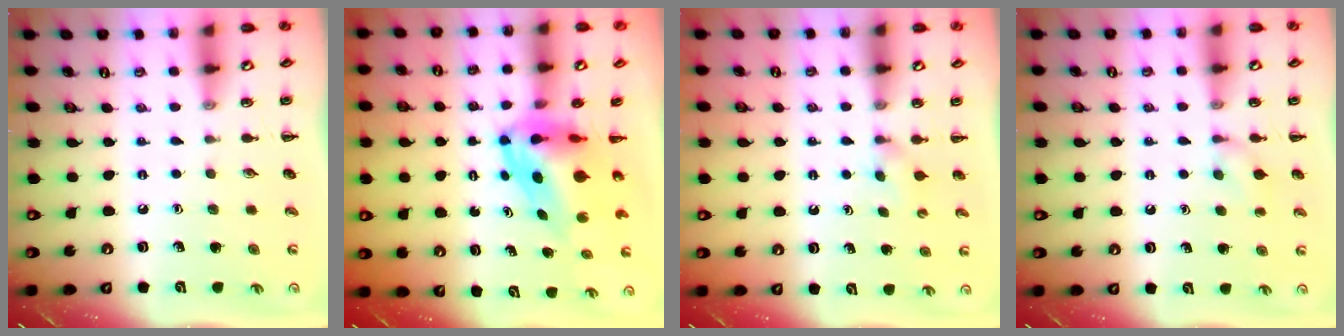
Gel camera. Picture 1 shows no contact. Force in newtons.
{"total": 7.3, "press": 7.1, "slide": 1.9}
{"total": 2.4, "press": 2.1, "slide": 1.0}
{"total": 5.8, "press": 5.5, "slide": 1.8}